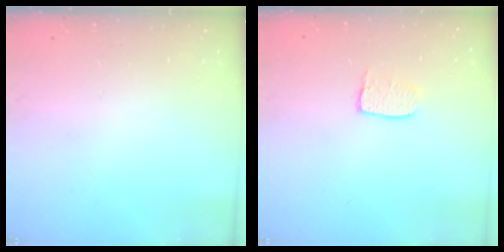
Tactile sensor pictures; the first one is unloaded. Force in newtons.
{"total": 6.0, "press": 6.0, "slide": 0.5}